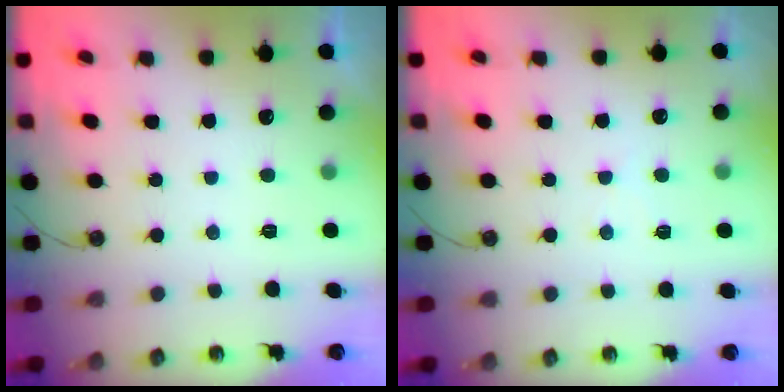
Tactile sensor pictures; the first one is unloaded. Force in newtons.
{"total": 4.6, "press": 4.6, "slide": 0.6}